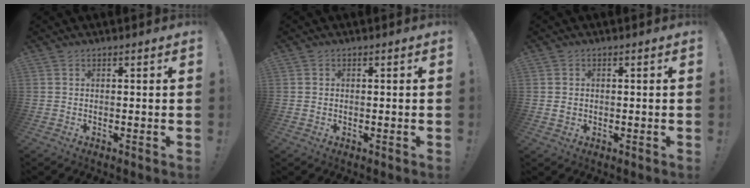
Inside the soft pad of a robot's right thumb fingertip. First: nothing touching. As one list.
[{"total": 0.9, "force": [0.3, 0.8, -0.2], "torque": [0.003, 0.004, 0.004]}, {"total": 1.9, "force": [0.5, 1.8, 0.5], "torque": [-0.003, 0.004, 0.007]}]